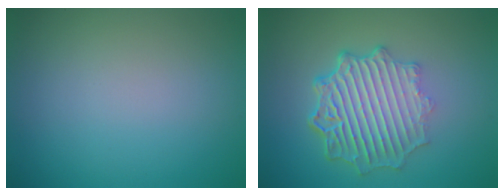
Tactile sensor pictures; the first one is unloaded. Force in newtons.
{"total": 7.3, "press": 5.2, "slide": 5.1}